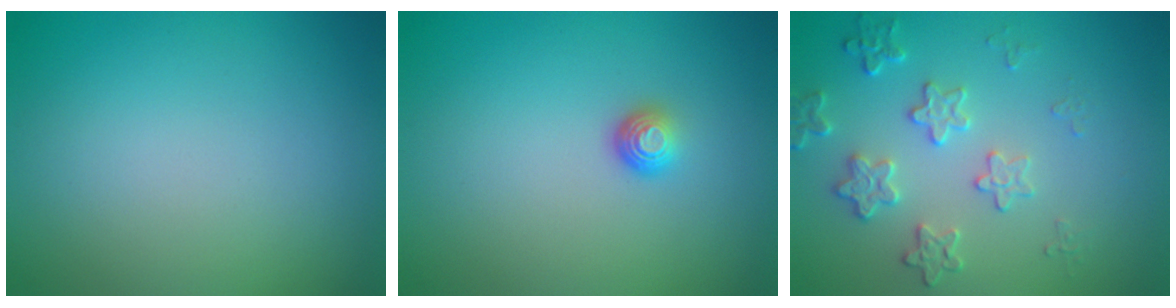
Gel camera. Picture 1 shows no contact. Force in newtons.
{"total": 1.5, "press": 1.0, "slide": 1.1}
{"total": 2.9, "press": 2.3, "slide": 1.8}